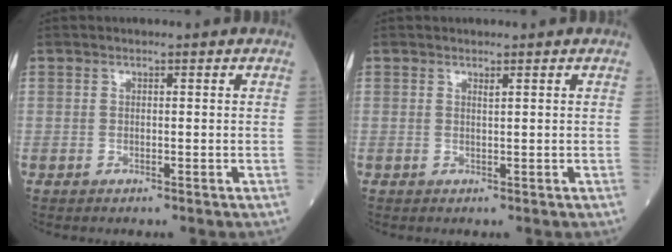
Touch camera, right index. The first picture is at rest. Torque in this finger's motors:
{"motor_torque": [-0.13, -0.05, -0.06, -0.01]}